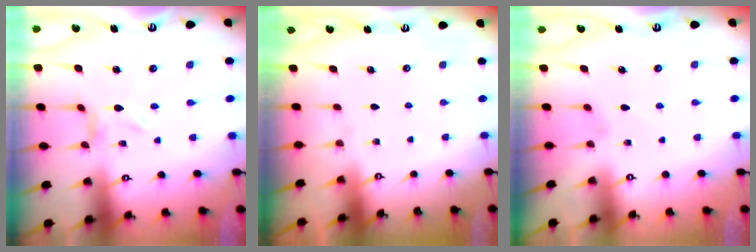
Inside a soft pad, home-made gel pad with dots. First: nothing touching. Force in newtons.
{"total": 0.0}
{"total": 0.0}